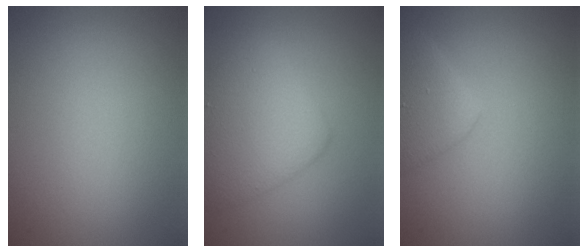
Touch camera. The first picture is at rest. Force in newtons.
{"total": 4.8, "press": 4.8, "slide": 0.2}
{"total": 3.3, "press": 3.3, "slide": 0.2}